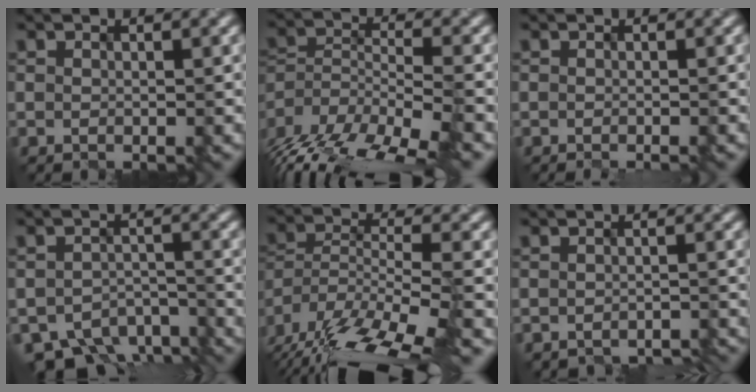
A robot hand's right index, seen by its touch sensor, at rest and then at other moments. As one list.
[{"total": 14.9, "force": [-11.8, 5.5, 7.1], "torque": [-0.130, -0.009, -0.149]}, {"total": 0.6, "force": [-0.4, 0.2, 0.5], "torque": [-0.003, -0.002, -0.009]}, {"total": 6.8, "force": [-5.8, 2.9, 2.0], "torque": [-0.024, -0.018, -0.086]}, {"total": 15.8, "force": [-12.9, 4.7, 7.8], "torque": [-0.134, -0.023, -0.186]}, {"total": 2.8, "force": [-2.8, 0.3, -0.2], "torque": [0.005, -0.007, -0.035]}]